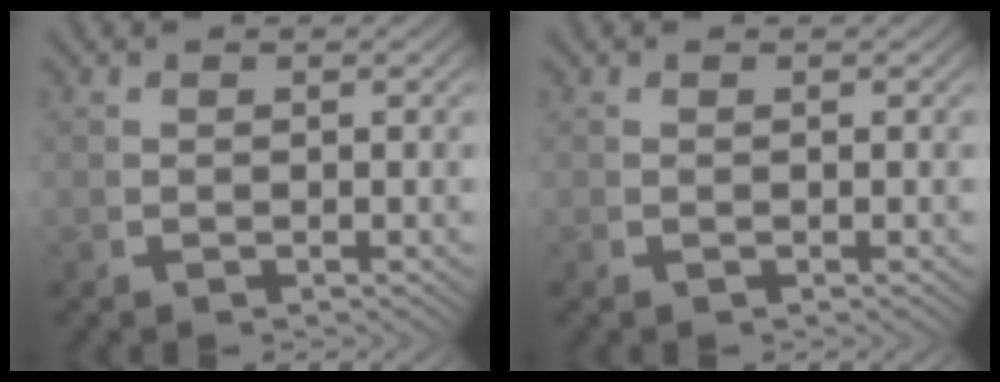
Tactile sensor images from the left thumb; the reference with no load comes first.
{"total": 0.0}